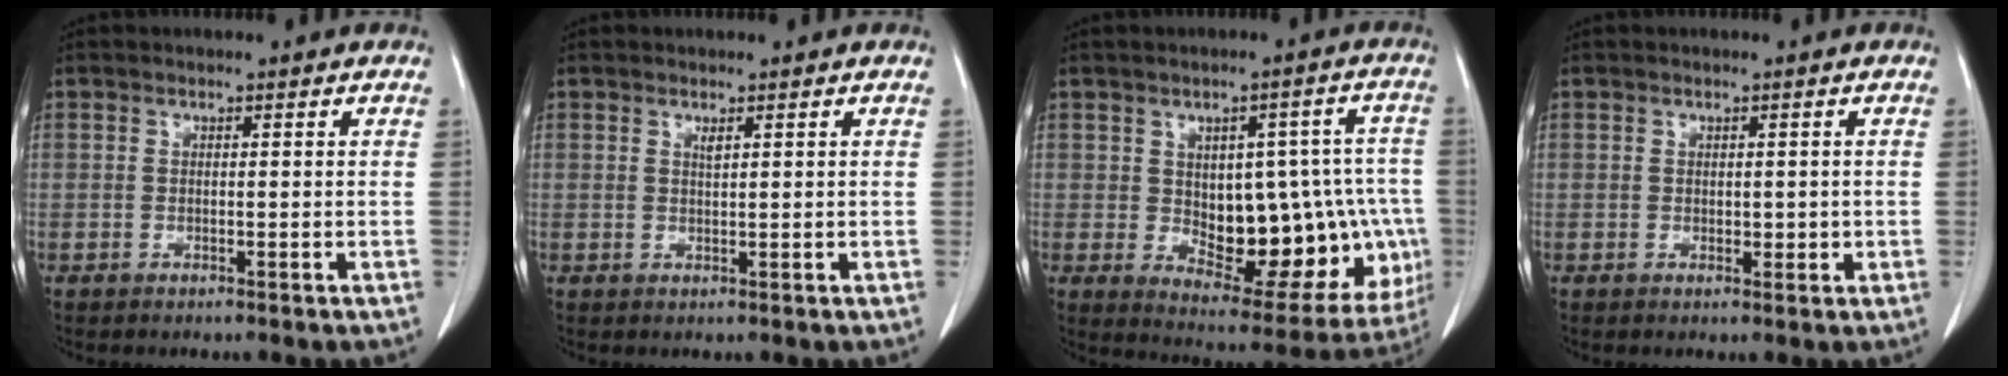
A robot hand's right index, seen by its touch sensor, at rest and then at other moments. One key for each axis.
{"total": 0.8, "fx": 0.5, "fy": 0.1, "fz": 0.6, "tx": -0.013, "ty": -0.004, "tz": 0.011}
{"total": 19.6, "fx": -1.8, "fy": 9.4, "fz": 17.1, "tx": -0.183, "ty": 0.026, "tz": 0.010}
{"total": 1.6, "fx": 0.0, "fy": 1.0, "fz": 1.2, "tx": -0.014, "ty": -0.001, "tz": 0.004}